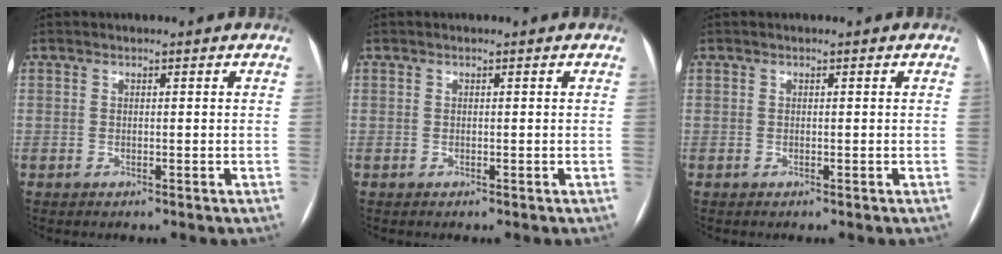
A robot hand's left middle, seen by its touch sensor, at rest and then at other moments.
{"total": 0.0}
{"total": 0.0}